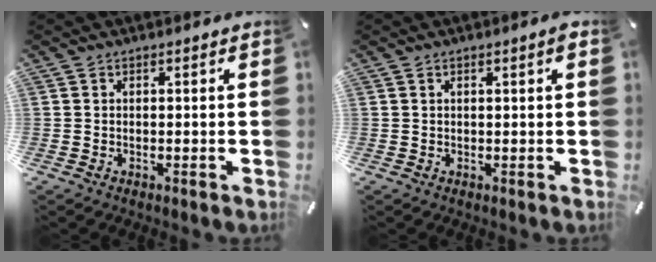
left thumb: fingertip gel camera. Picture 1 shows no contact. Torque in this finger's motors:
{"motor_torque": [-0.01, -0.25, 0.13, 0.17, 0.00]}